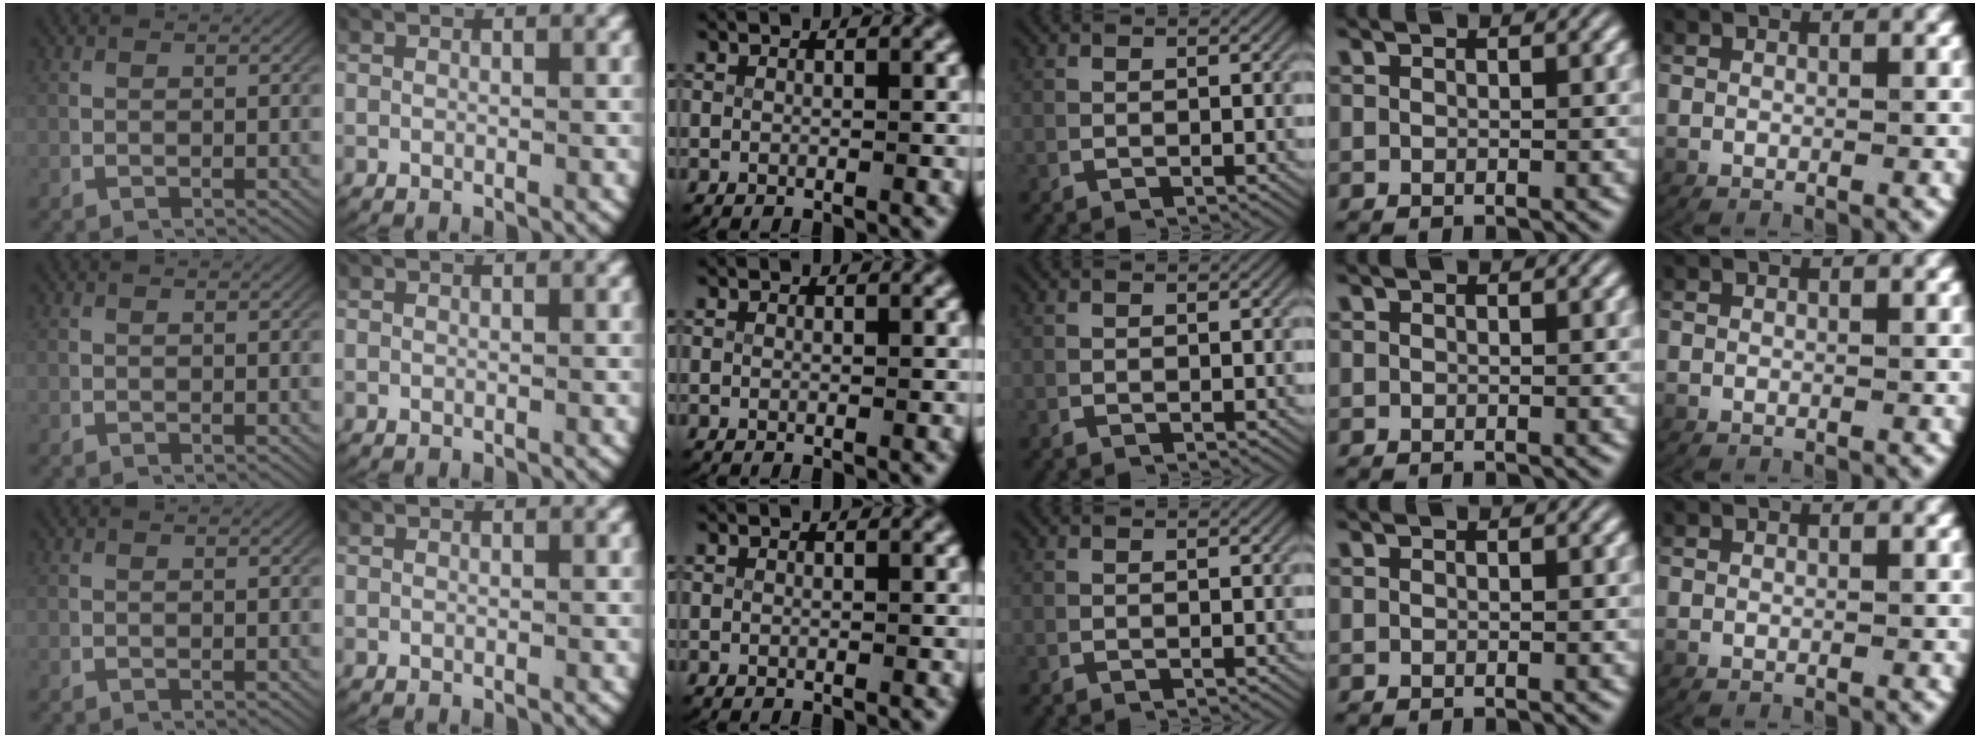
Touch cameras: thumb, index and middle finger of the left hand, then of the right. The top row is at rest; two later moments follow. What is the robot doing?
{"motion": "lift_and_place", "object": "paper"}